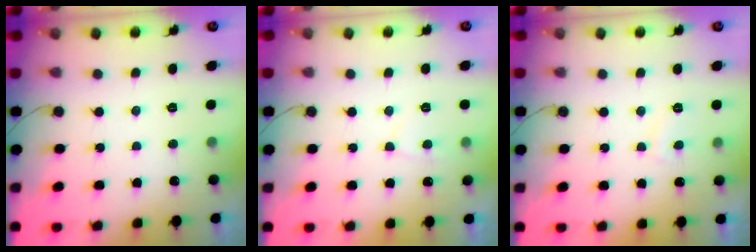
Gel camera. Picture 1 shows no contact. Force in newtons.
{"total": 3.6, "press": 3.6, "slide": 0.3}
{"total": 2.6, "press": 2.5, "slide": 0.7}